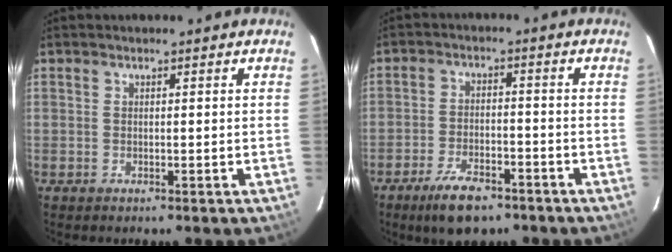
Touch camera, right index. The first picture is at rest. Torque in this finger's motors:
{"motor_torque": [0.62, -0.67, 0.27, 0.06]}